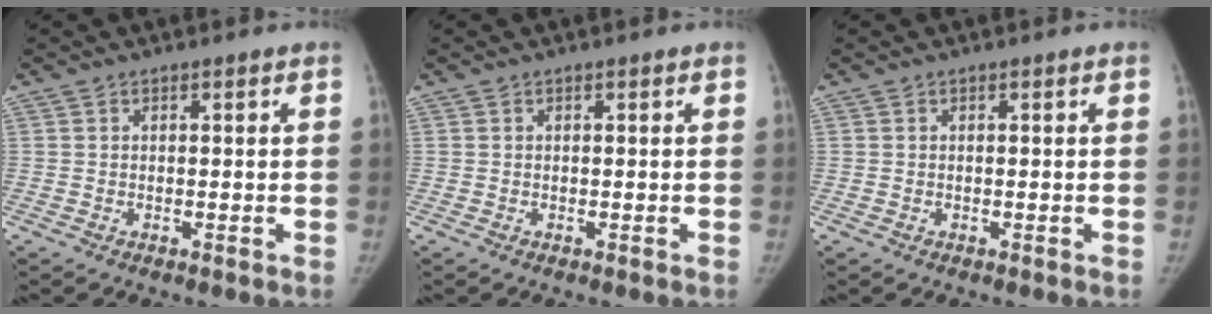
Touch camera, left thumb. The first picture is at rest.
{"total": 0.0}
{"total": 0.0}